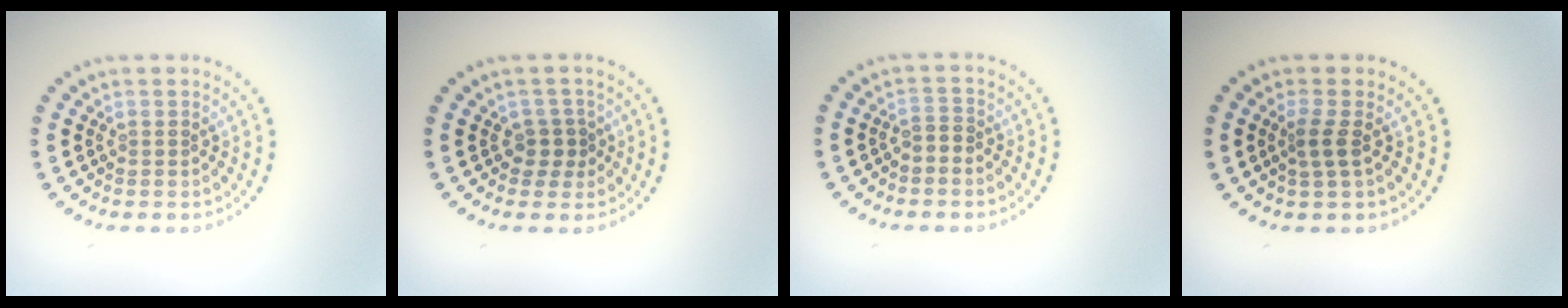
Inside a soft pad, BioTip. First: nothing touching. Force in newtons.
{"total": 1.8, "press": 1.5, "slide": 1.0}
{"total": 1.3, "press": 1.0, "slide": 0.9}
{"total": 1.6, "press": 1.2, "slide": 1.1}